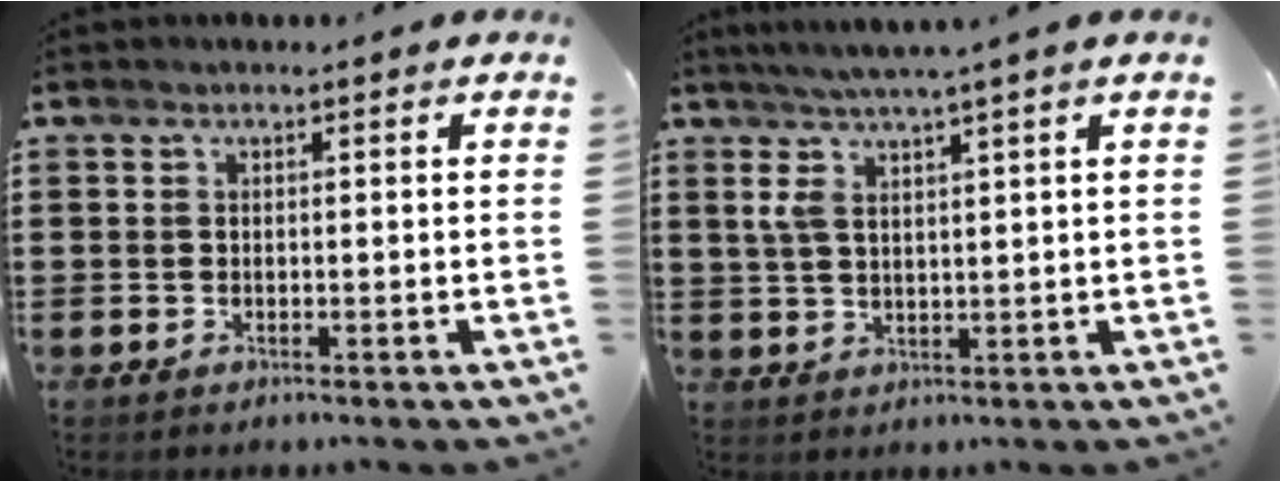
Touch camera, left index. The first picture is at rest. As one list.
[{"total": 4.4, "force": [2.5, 0.1, 3.6], "torque": [-0.077, -0.004, 0.043]}]